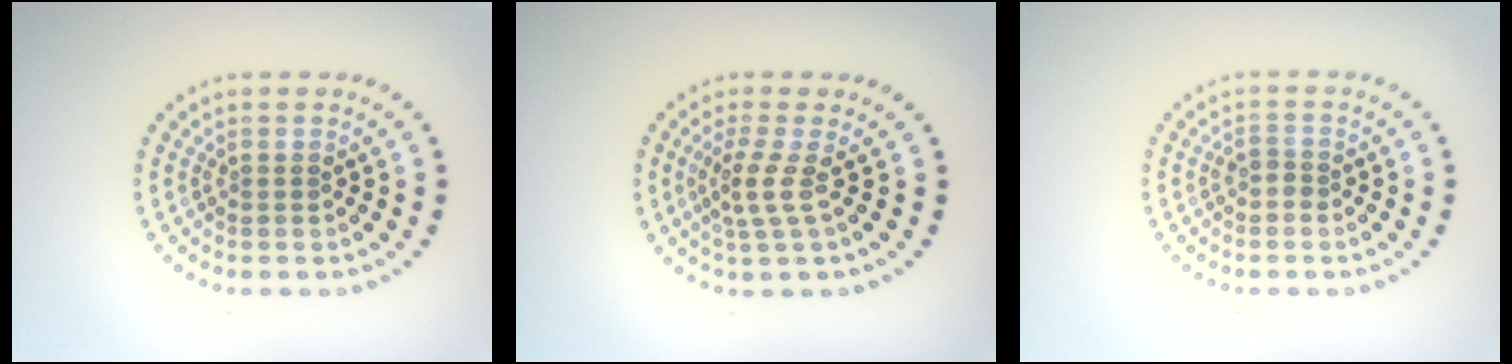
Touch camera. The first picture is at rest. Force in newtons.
{"total": 2.3, "press": 1.5, "slide": 1.7}
{"total": 1.1, "press": 0.9, "slide": 0.7}